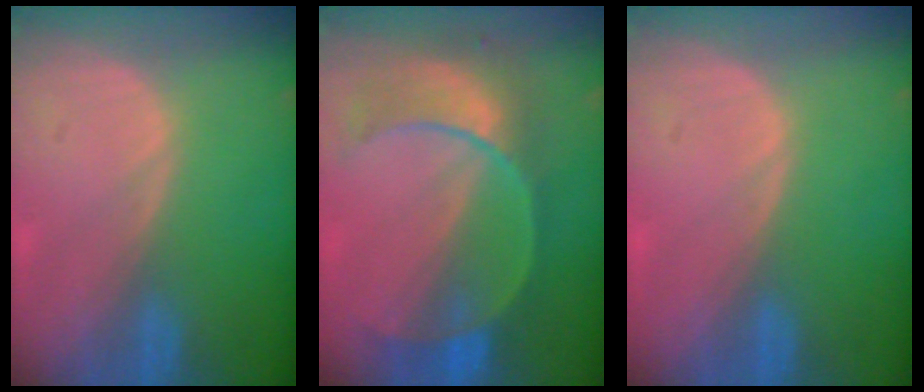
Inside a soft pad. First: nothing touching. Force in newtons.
{"total": 8.9, "press": 8.2, "slide": 3.5}
{"total": 0.0}